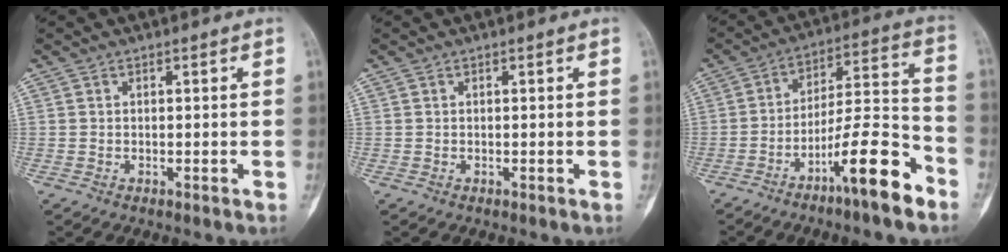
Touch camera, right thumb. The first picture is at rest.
{"total": 0.0}
{"total": 14.3, "force": [-8.7, 2.2, 11.2], "torque": [-0.186, 0.071, -0.145]}